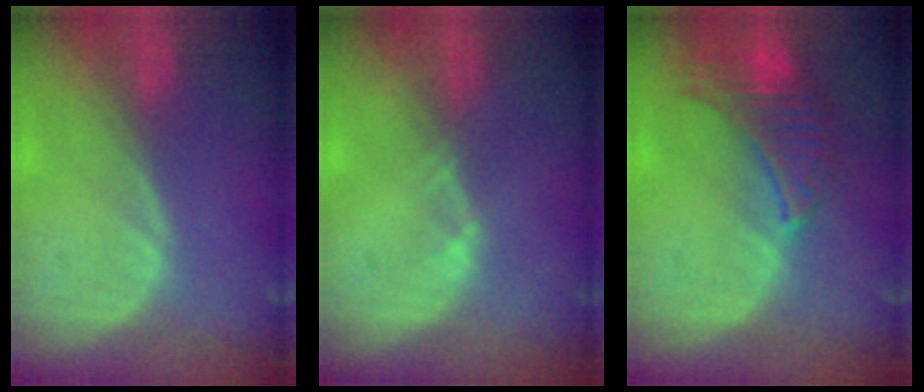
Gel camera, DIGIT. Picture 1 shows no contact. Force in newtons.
{"total": 0.6, "press": 0.5, "slide": 0.2}
{"total": 8.0, "press": 7.4, "slide": 3.0}